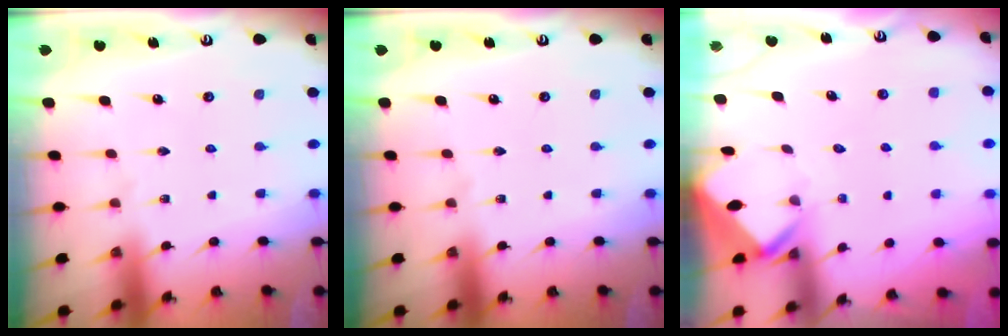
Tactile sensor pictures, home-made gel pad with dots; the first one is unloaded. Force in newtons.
{"total": 0.0}
{"total": 3.0, "press": 3.0, "slide": 0.3}